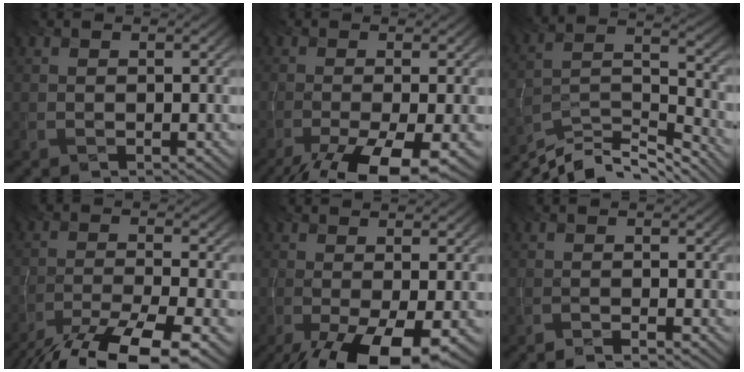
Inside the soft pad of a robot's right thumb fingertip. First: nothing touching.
{"total": 11.7, "force": [-6.7, 3.0, 9.1], "torque": [-0.131, -0.020, -0.108]}
{"total": 11.4, "force": [-10.5, 1.9, 3.9], "torque": [-0.057, -0.007, -0.200]}
{"total": 11.5, "force": [-9.5, 1.4, 6.4], "torque": [-0.094, -0.009, -0.163]}
{"total": 11.4, "force": [-5.6, 3.4, 9.4], "torque": [-0.142, -0.010, -0.090]}
{"total": 1.8, "force": [-1.8, -0.4, 0.0], "torque": [0.004, -0.005, -0.040]}